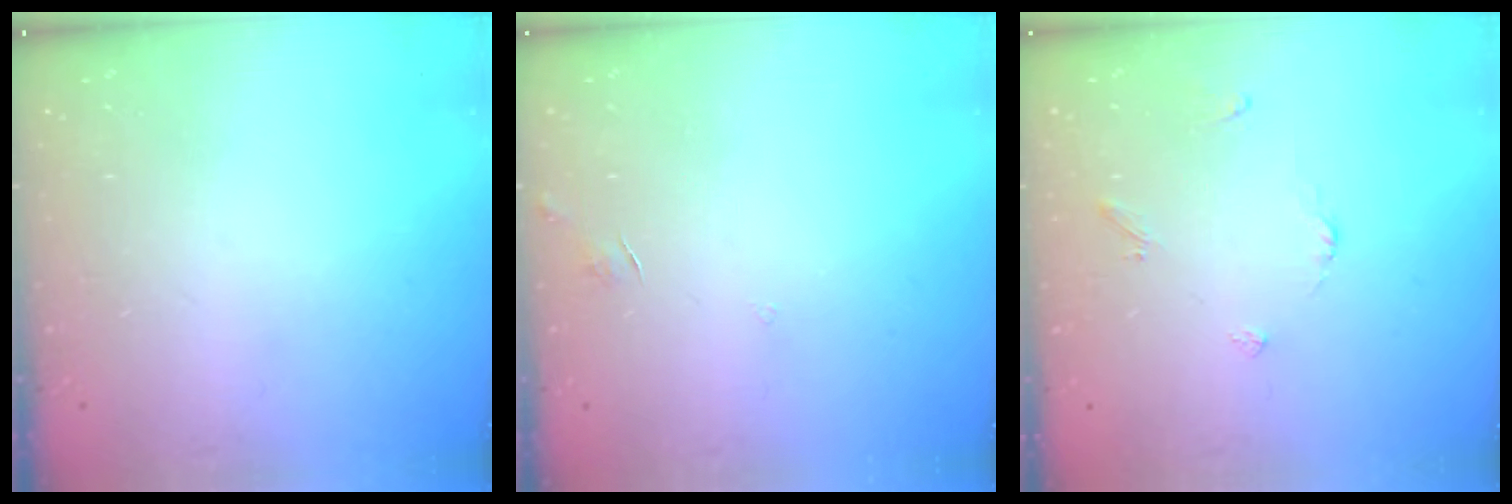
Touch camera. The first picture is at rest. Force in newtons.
{"total": 3.4, "press": 3.4, "slide": 0.3}
{"total": 2.9, "press": 2.9, "slide": 0.5}